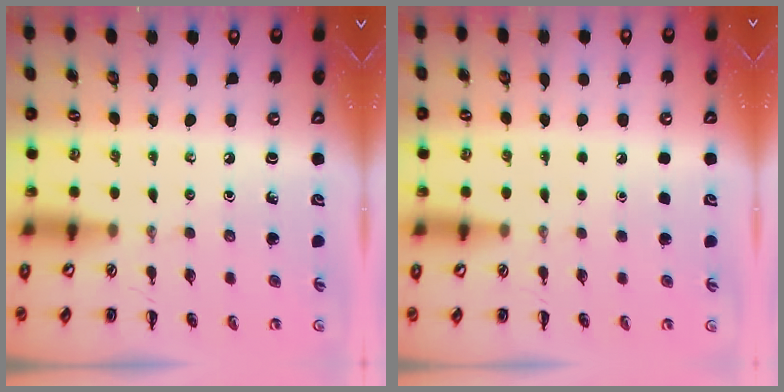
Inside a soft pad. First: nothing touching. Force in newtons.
{"total": 1.8, "press": 1.7, "slide": 0.1}